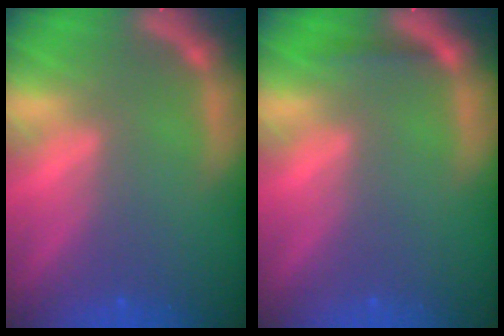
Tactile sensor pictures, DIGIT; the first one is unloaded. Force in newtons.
{"total": 0.9}